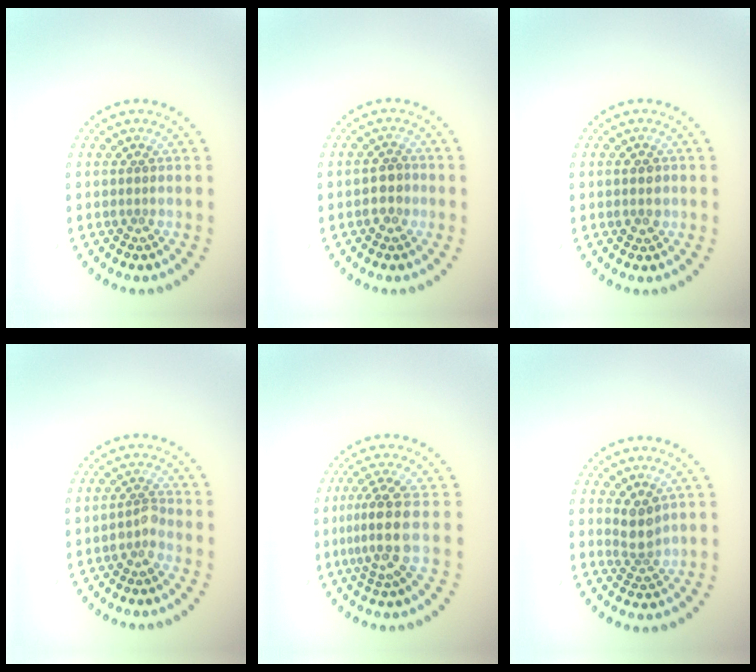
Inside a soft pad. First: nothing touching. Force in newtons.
{"total": 2.1, "press": 1.9, "slide": 0.7}
{"total": 1.7, "press": 1.7, "slide": 0.1}
{"total": 1.5, "press": 1.3, "slide": 0.8}
{"total": 3.9, "press": 3.2, "slide": 2.2}
{"total": 2.3, "press": 1.8, "slide": 1.3}